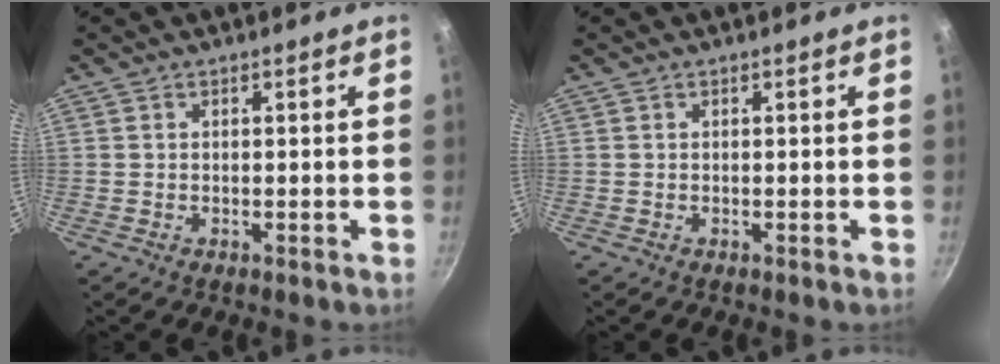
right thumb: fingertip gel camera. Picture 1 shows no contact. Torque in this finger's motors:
{"motor_torque": [0.00, 0.00, 0.02, 0.01, 0.00]}